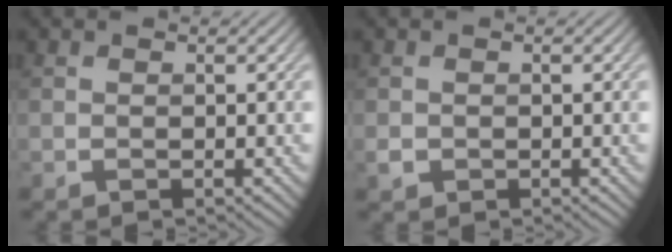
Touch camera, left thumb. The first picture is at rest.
{"total": 1.1, "force": [-0.3, 1.0, 0.4], "torque": [-0.008, -0.006, -0.007]}